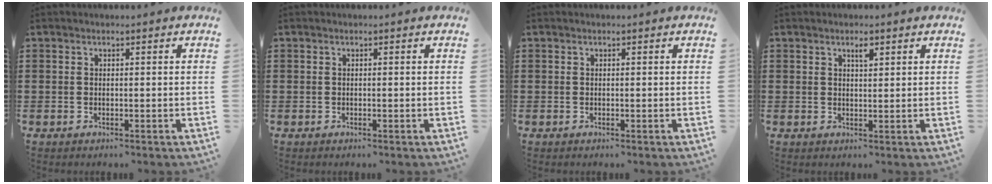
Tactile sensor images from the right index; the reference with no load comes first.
{"total": 0.0}
{"total": 0.0}
{"total": 1.7, "force": [0.9, 0.5, 1.3], "torque": [-0.020, -0.001, 0.013]}